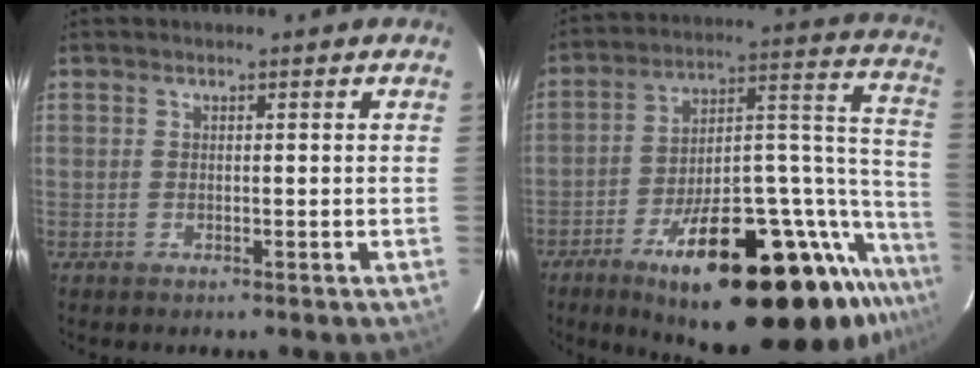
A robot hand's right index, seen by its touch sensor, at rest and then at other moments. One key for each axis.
{"total": 33.3, "fx": -21.0, "fy": 9.1, "fz": 24.2, "tx": -0.310, "ty": 0.021, "tz": -0.313}